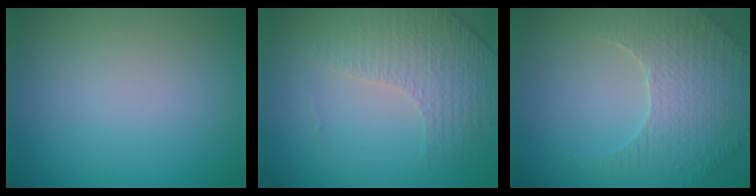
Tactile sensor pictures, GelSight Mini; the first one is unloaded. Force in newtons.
{"total": 4.4, "press": 2.8, "slide": 3.4}
{"total": 3.9, "press": 3.6, "slide": 1.4}